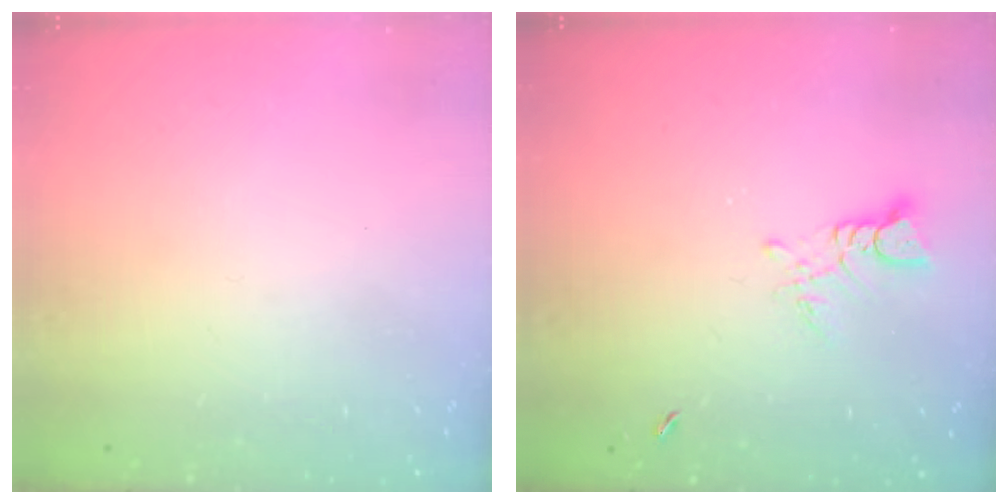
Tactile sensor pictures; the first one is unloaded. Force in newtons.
{"total": 3.0, "press": 2.9, "slide": 0.3}